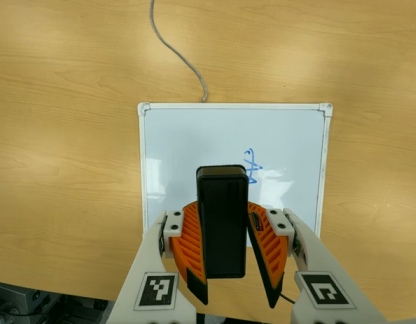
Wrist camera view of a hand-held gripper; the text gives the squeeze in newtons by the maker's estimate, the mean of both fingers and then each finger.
{"total": 8.1, "left": 8.6, "right": 7.7}